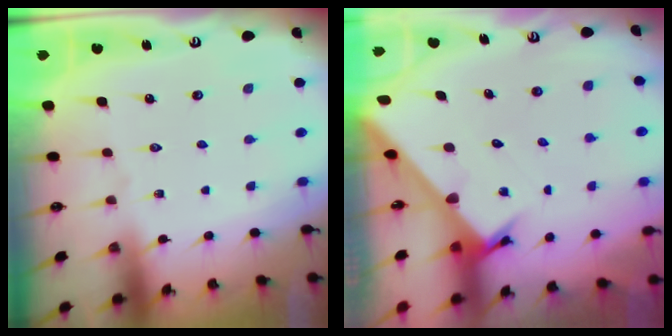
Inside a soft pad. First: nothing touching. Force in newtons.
{"total": 2.8, "press": 2.8, "slide": 0.3}